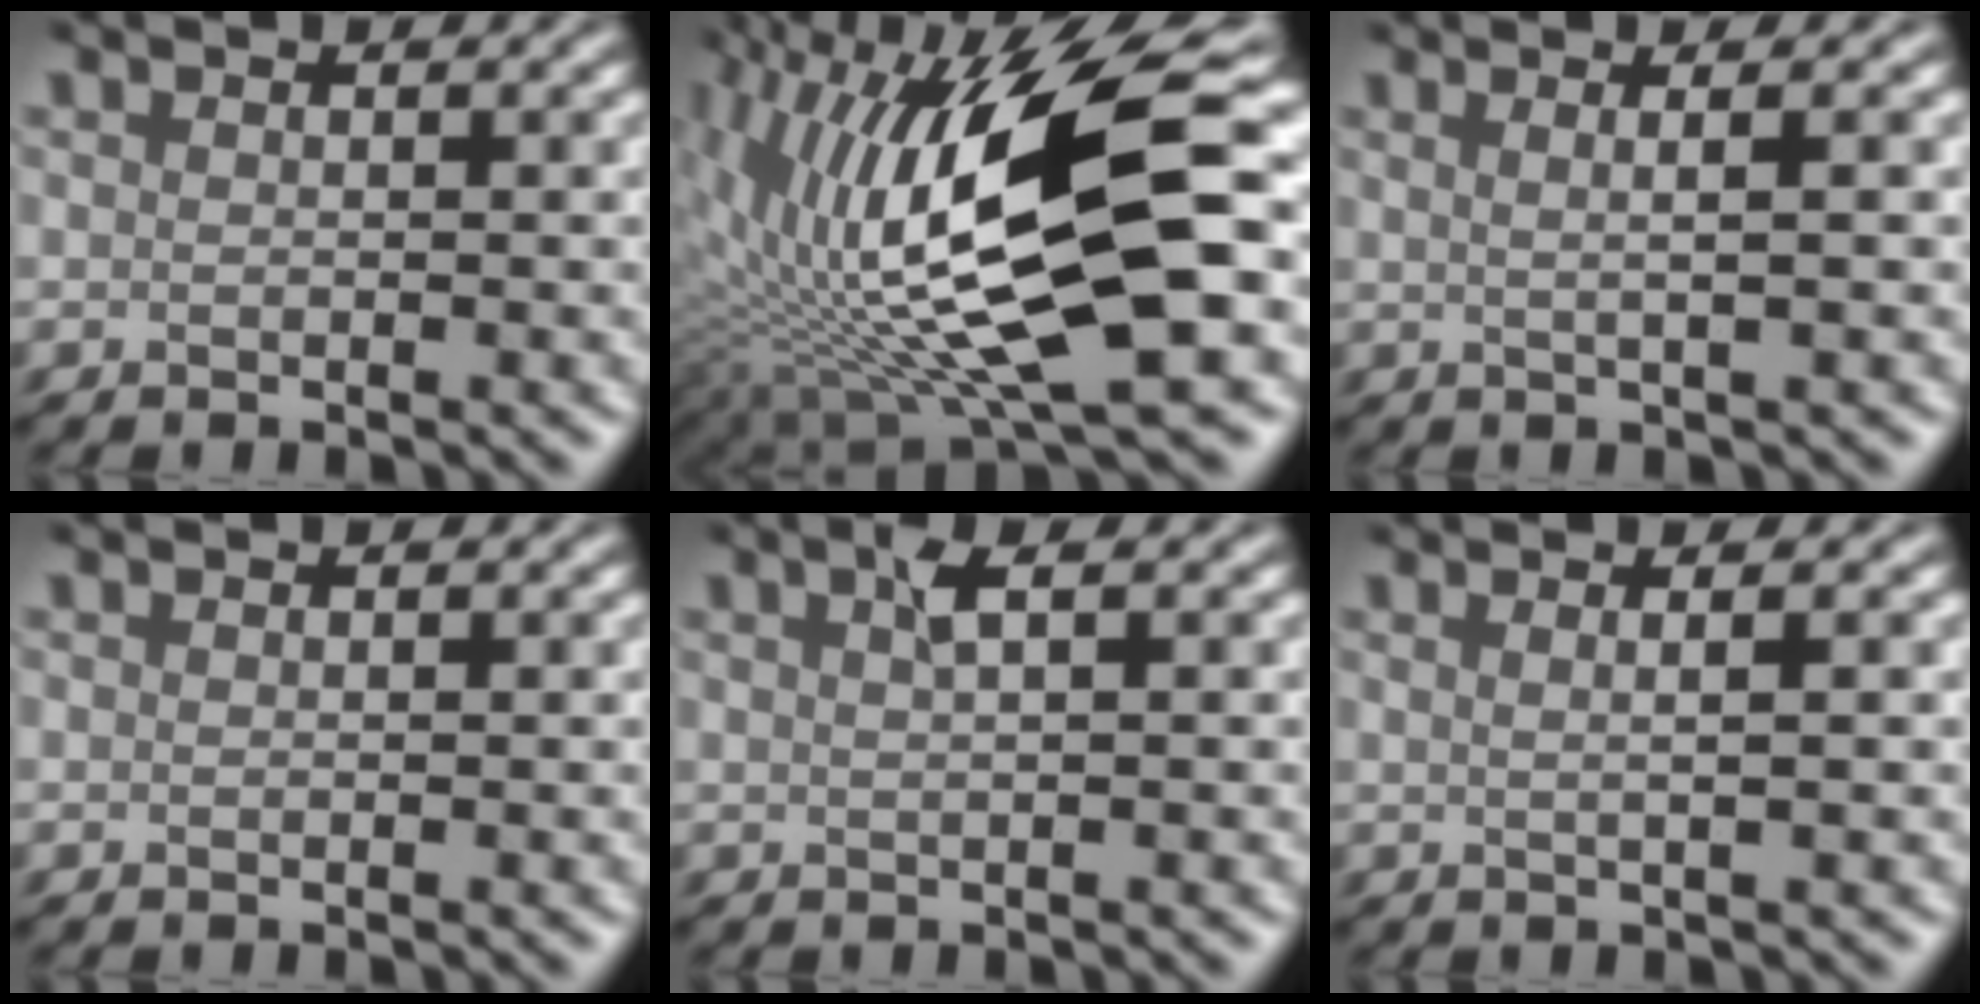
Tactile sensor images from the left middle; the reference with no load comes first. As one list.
[{"total": 15.1, "force": [1.2, 5.4, 14.0], "torque": [-0.279, -0.009, 0.038]}, {"total": 3.0, "force": [1.4, 1.1, 2.4], "torque": [-0.024, 0.022, -0.008]}, {"total": 0.0}, {"total": 0.8, "force": [0.3, -0.4, 0.6], "torque": [-0.021, 0.004, 0.013]}, {"total": 2.8, "force": [1.2, 1.3, 2.1], "torque": [-0.010, 0.021, -0.012]}]